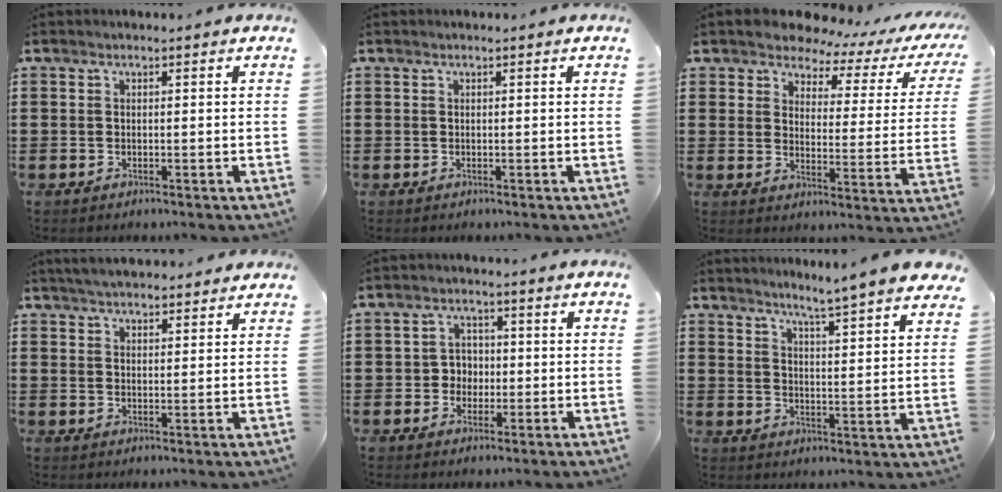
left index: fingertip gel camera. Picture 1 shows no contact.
{"total": 0.0}
{"total": 4.3, "force": [4.0, 1.3, 0.9], "torque": [-0.047, -0.025, 0.065]}
{"total": 3.5, "force": [3.5, 0.1, 0.6], "torque": [-0.022, -0.004, 0.066]}
{"total": 3.4, "force": [-0.6, 3.1, 1.3], "torque": [-0.036, 0.006, -0.016]}
{"total": 5.2, "force": [4.7, -1.4, 1.8], "torque": [-0.046, -0.039, 0.073]}